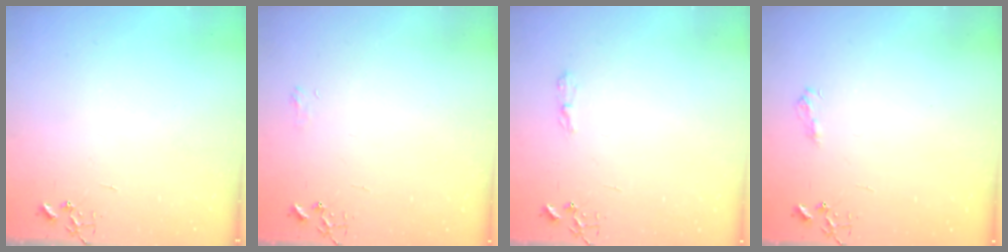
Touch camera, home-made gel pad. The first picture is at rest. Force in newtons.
{"total": 5.1, "press": 5.1, "slide": 0.6}
{"total": 3.1, "press": 3.1, "slide": 0.6}
{"total": 7.3, "press": 7.2, "slide": 0.8}